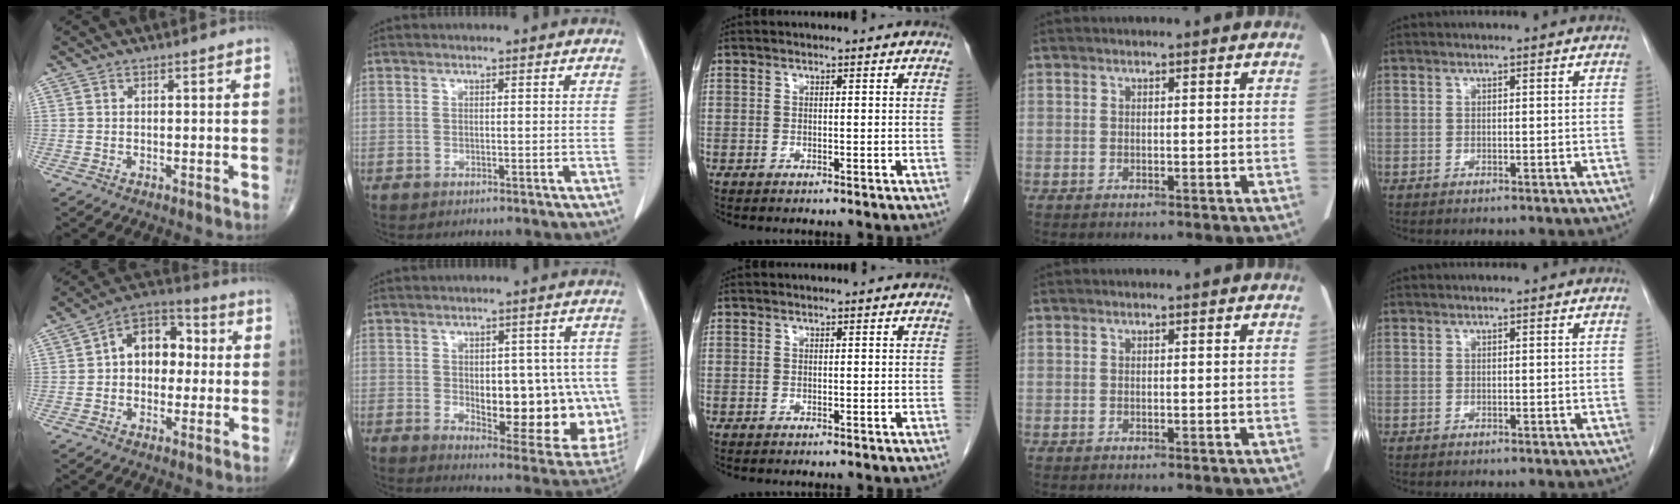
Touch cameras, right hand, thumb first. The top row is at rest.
{"thumb": {"total": 11.3, "force": [0.9, 7.9, 8.0], "torque": [-0.086, 0.030, 0.001]}, "index": {"total": 19.2, "force": [-2.3, 8.4, 17.1], "torque": [-0.171, 0.017, 0.001]}}